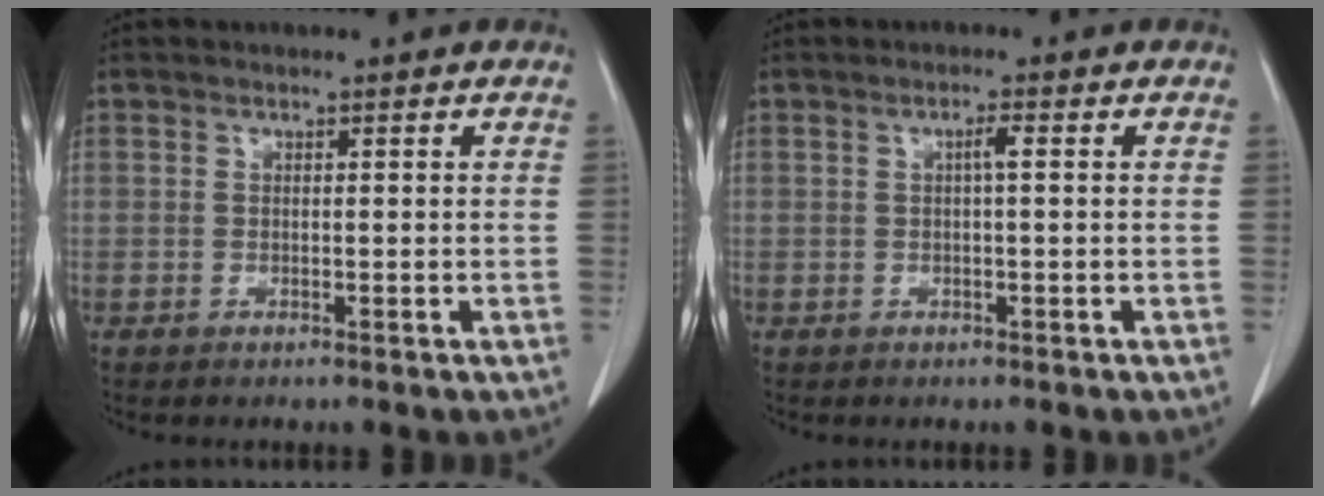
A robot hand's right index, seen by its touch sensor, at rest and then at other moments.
{"total": 1.5, "force": [0.2, 0.1, 1.5], "torque": [-0.026, 0.004, 0.003]}